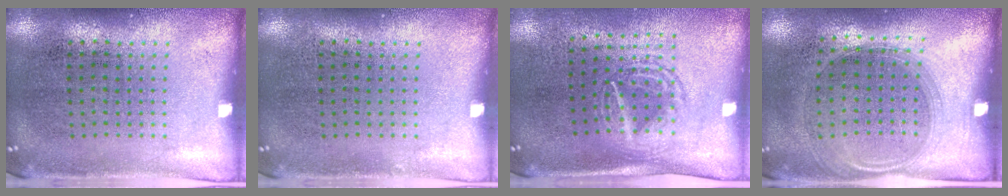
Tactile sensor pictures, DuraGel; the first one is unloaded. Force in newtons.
{"total": 0.0}
{"total": 1.7, "press": 1.4, "slide": 1.0}
{"total": 1.4, "press": 1.2, "slide": 0.6}